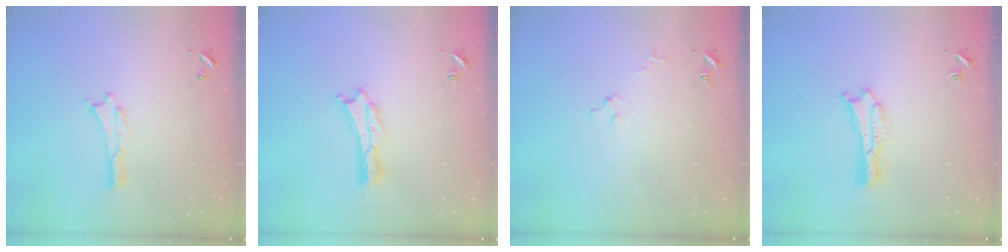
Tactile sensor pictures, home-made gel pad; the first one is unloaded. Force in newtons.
{"total": 0.6, "press": 0.6, "slide": 0.2}
{"total": 2.0, "press": 2.0, "slide": 0.1}
{"total": 0.9, "press": 0.9, "slide": 0.2}